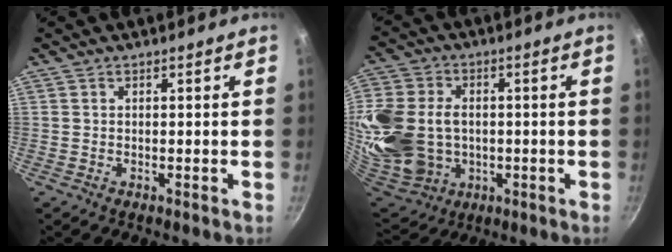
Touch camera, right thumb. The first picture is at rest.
{"total": 23.7, "force": [-0.6, 18.4, 15.0], "torque": [-0.349, 0.013, 0.006]}